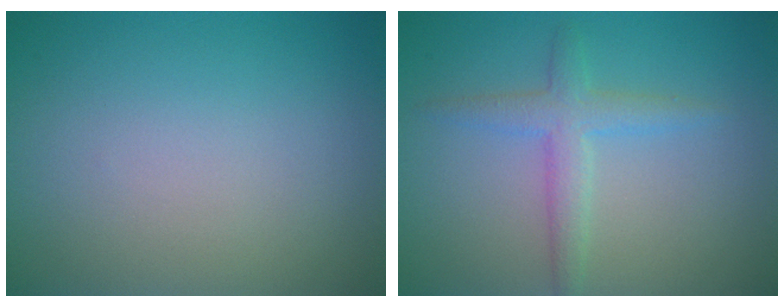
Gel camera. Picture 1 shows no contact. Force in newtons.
{"total": 2.8, "press": 2.8, "slide": 0.1}